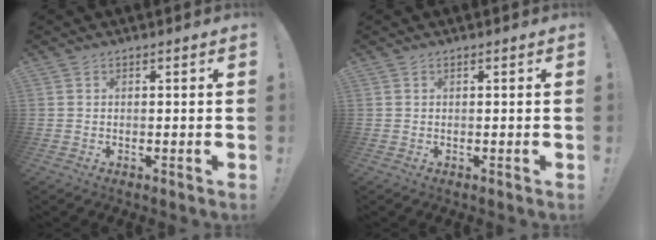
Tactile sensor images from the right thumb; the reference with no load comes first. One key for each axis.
{"total": 0.0}